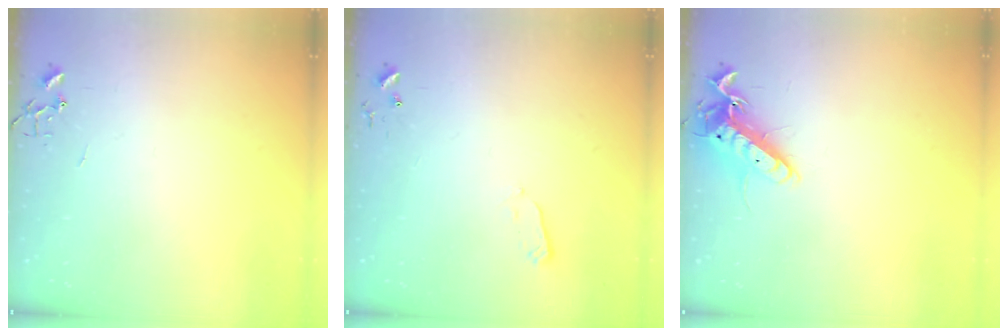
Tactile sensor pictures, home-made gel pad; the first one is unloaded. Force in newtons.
{"total": 2.7, "press": 2.6, "slide": 0.4}
{"total": 13.2, "press": 13.1, "slide": 1.2}